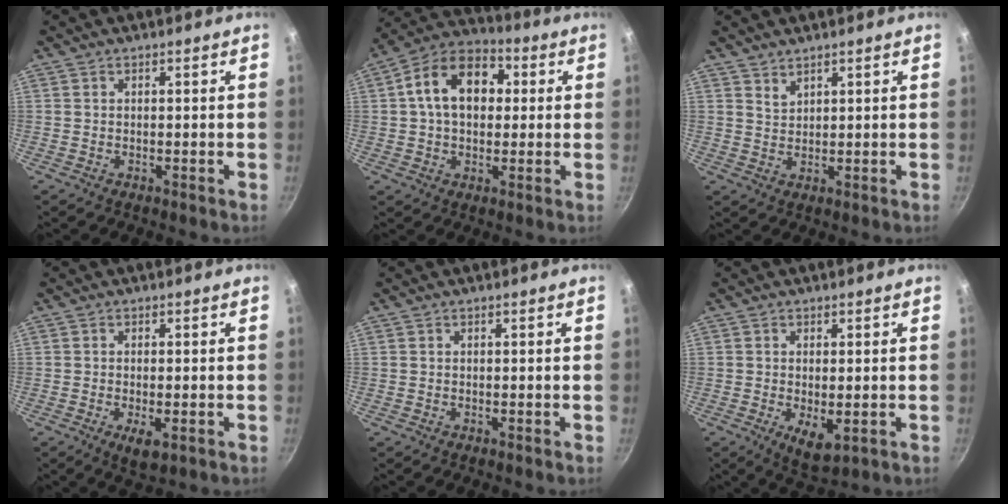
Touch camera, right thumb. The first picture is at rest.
{"total": 14.6, "force": [2.4, 10.1, 10.2], "torque": [-0.133, 0.026, 0.020]}
{"total": 2.1, "force": [1.8, 0.9, 0.6], "torque": [-0.008, -0.009, 0.036]}
{"total": 4.2, "force": [-1.4, 1.6, 3.6], "torque": [-0.060, -0.006, -0.019]}
{"total": 0.0}
{"total": 5.7, "force": [-1.1, 2.6, 5.0], "torque": [-0.076, -0.015, -0.006]}